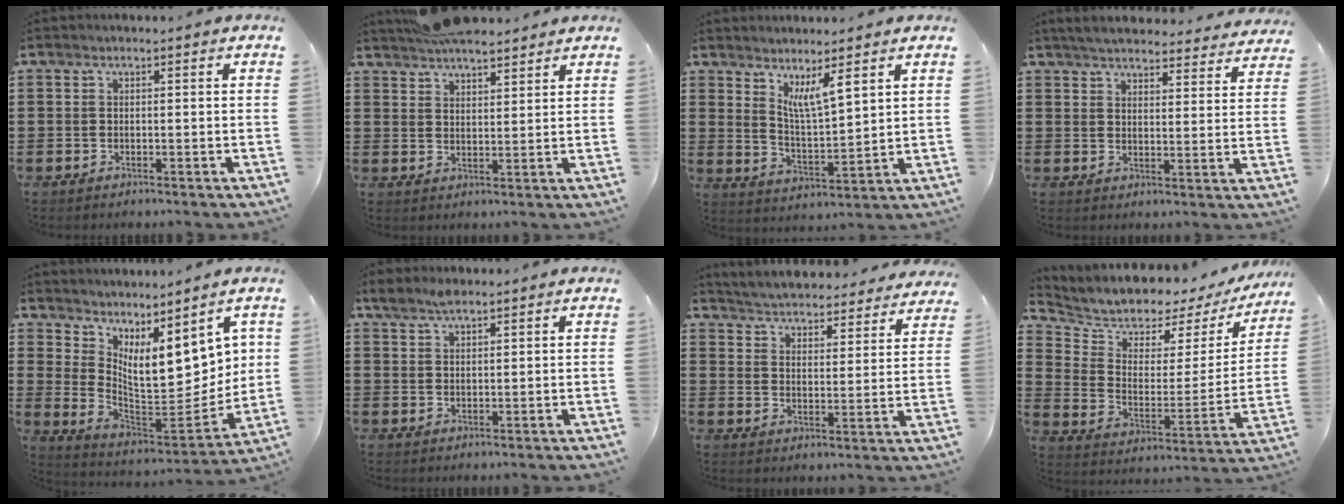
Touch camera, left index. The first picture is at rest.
{"total": 5.5, "force": [5.1, 1.4, 1.4], "torque": [-0.040, -0.005, 0.099]}
{"total": 5.5, "force": [4.3, 0.5, 3.4], "torque": [-0.072, -0.017, 0.072]}
{"total": 4.6, "force": [4.6, 0.2, 0.8], "torque": [-0.035, -0.024, 0.081]}
{"total": 10.1, "force": [5.6, 3.9, 7.4], "torque": [-0.125, -0.048, 0.101]}
{"total": 2.7, "force": [2.3, 1.1, 1.0], "torque": [-0.025, 0.002, 0.044]}
{"total": 4.6, "force": [4.5, -0.4, -0.3], "torque": [-0.021, -0.041, 0.074]}
{"total": 5.2, "force": [5.1, 1.2, 0.0], "torque": [-0.037, -0.045, 0.084]}